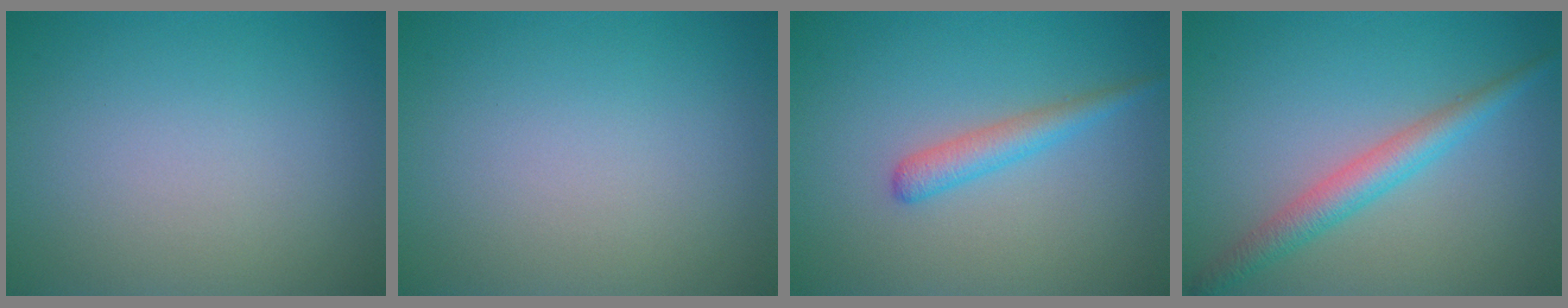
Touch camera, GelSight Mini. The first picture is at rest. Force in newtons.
{"total": 0.0}
{"total": 2.2, "press": 2.2, "slide": 0.0}
{"total": 3.2, "press": 3.2, "slide": 0.0}